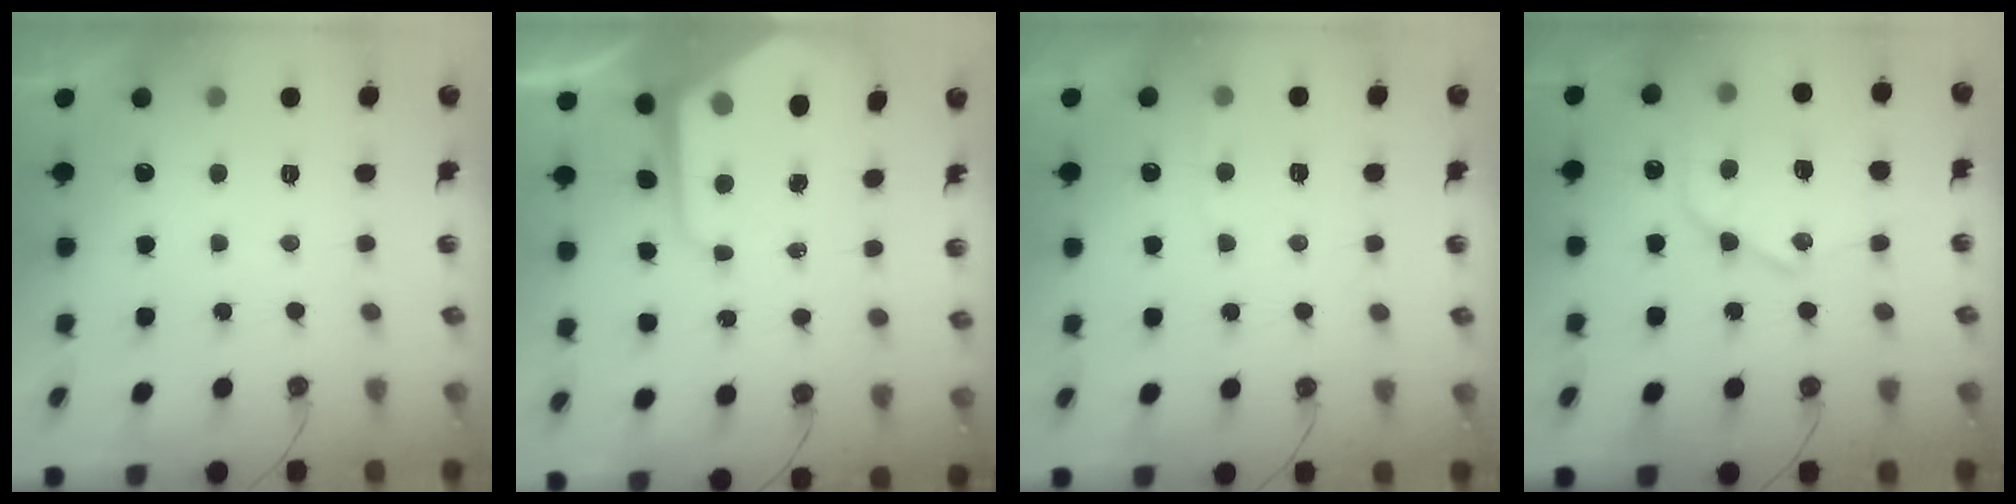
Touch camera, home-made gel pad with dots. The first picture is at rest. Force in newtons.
{"total": 10.2, "press": 10.2, "slide": 1.0}
{"total": 5.5, "press": 5.5, "slide": 0.6}
{"total": 18.6, "press": 18.5, "slide": 1.7}